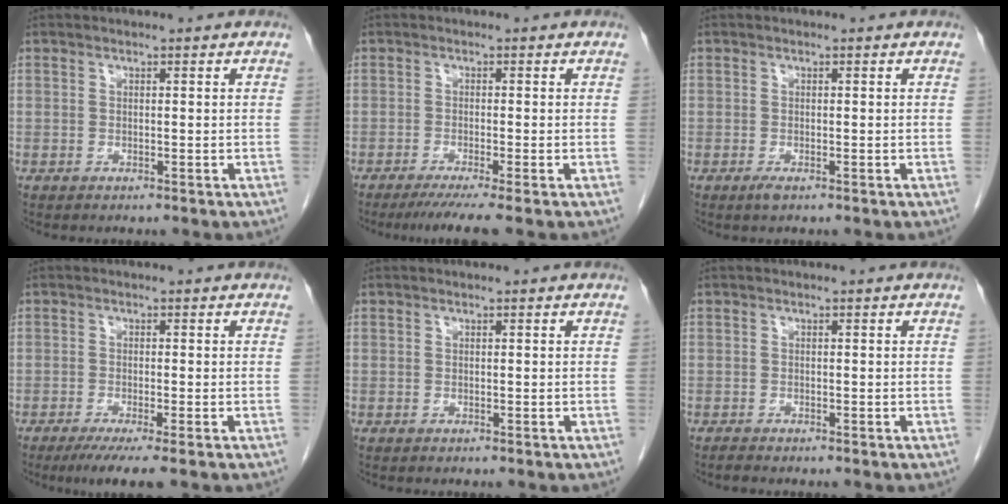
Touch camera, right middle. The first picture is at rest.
{"total": 4.7, "force": [-3.6, -0.9, 2.9], "torque": [-0.038, -0.013, -0.061]}
{"total": 1.0, "force": [-0.6, 0.2, 0.8], "torque": [-0.016, -0.003, -0.009]}
{"total": 4.5, "force": [-3.0, 0.0, 3.4], "torque": [-0.048, -0.012, -0.051]}
{"total": 0.0}
{"total": 0.6, "force": [-0.6, 0.0, 0.2], "torque": [-0.011, -0.003, -0.013]}